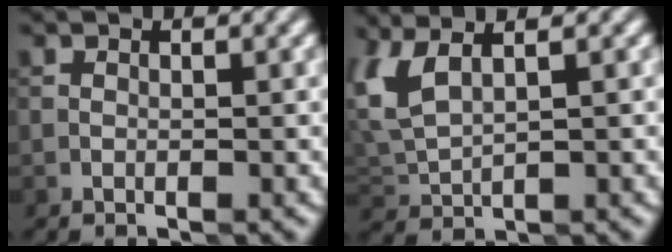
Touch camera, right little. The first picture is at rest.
{"total": 4.5, "force": [2.3, 2.0, 3.4], "torque": [-0.095, 0.012, 0.054]}